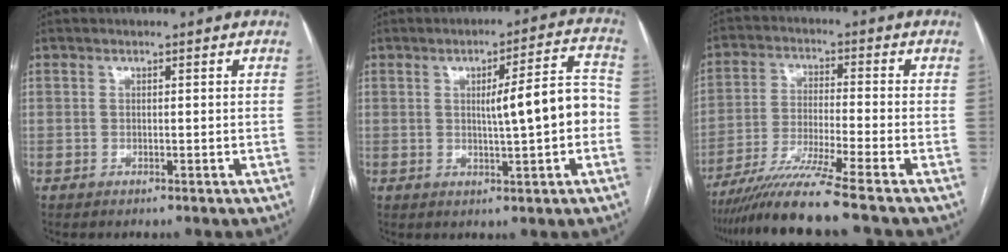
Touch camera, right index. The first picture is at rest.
{"total": 8.6, "force": [-0.5, 0.9, 8.5], "torque": [-0.116, 0.021, -0.006]}
{"total": 10.7, "force": [-8.7, -2.3, 5.9], "torque": [-0.102, -0.032, -0.155]}